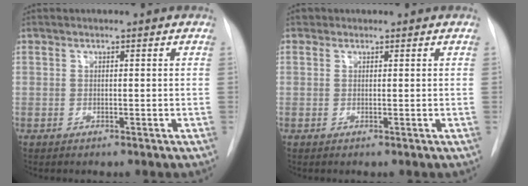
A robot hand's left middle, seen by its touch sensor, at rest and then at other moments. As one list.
[{"total": 0.6, "force": [0.4, 0.5, 0.0], "torque": [0.002, 0.002, 0.004]}]